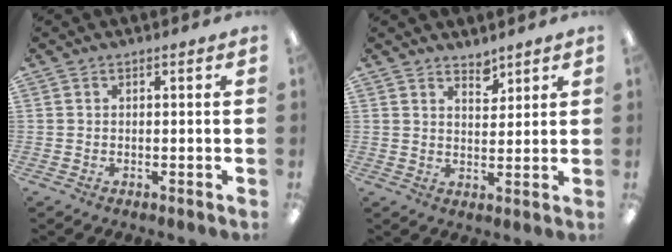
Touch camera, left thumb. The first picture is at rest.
{"total": 3.8, "force": [3.4, 1.3, 0.7], "torque": [0.004, -0.027, 0.060]}